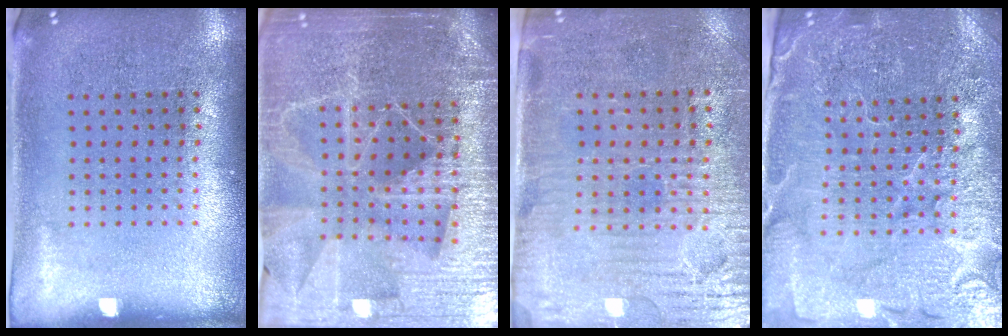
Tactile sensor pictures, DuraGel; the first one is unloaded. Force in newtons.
{"total": 5.5, "press": 4.9, "slide": 2.6}
{"total": 3.9, "press": 3.5, "slide": 1.7}
{"total": 4.6, "press": 4.3, "slide": 1.5}